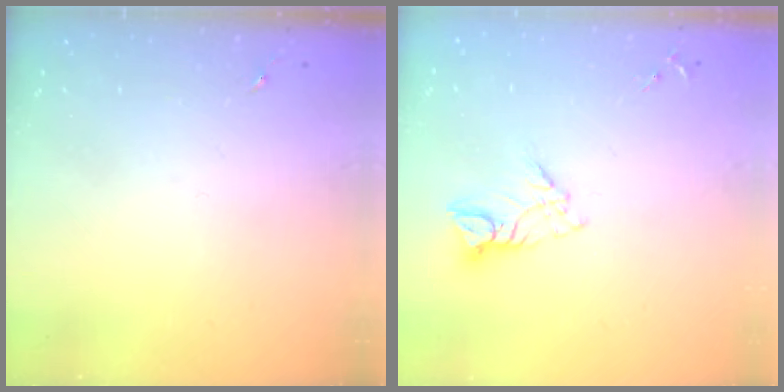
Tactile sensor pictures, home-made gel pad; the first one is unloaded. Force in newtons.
{"total": 8.4, "press": 8.4, "slide": 0.9}